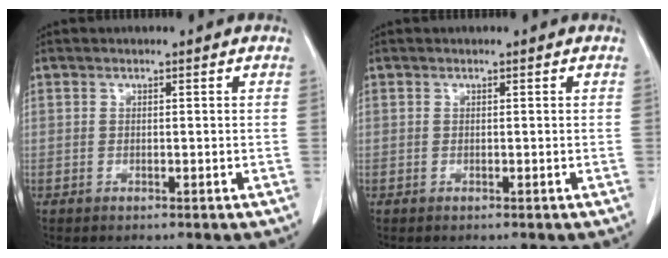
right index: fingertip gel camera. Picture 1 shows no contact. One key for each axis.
{"total": 0.0}